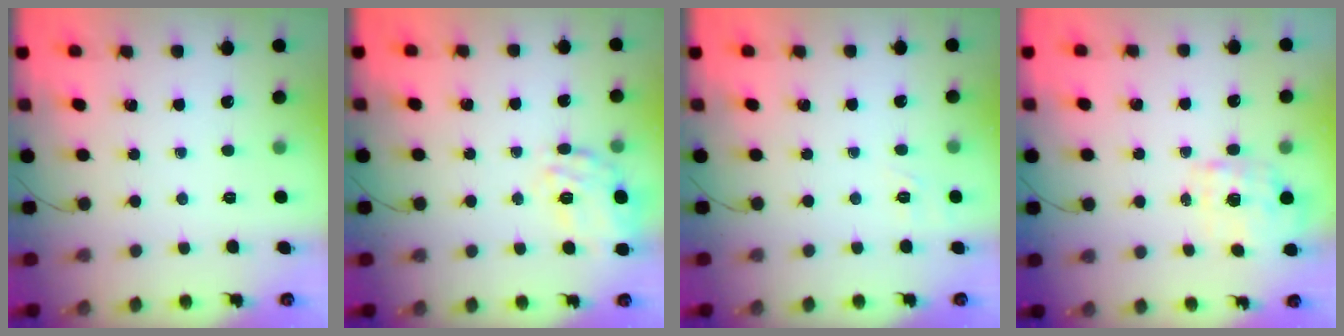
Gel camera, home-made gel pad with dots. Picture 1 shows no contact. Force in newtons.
{"total": 18.1, "press": 18.1, "slide": 1.5}
{"total": 1.7, "press": 0.3, "slide": 1.6}
{"total": 1.8, "press": 1.7, "slide": 0.5}